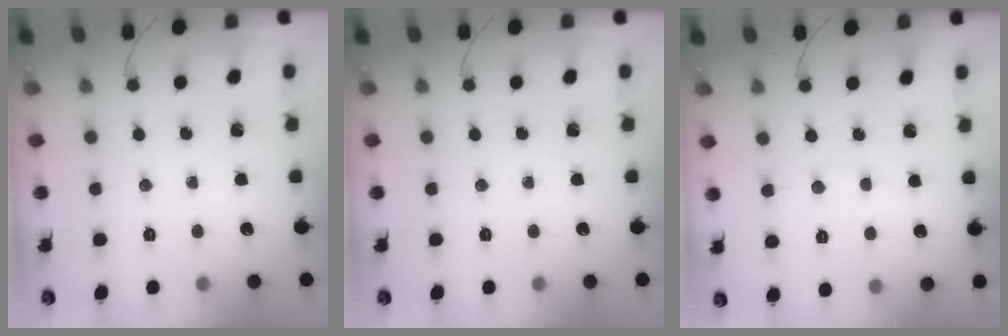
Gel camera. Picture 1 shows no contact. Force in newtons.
{"total": 0.0}
{"total": 5.9, "press": 5.8, "slide": 1.2}